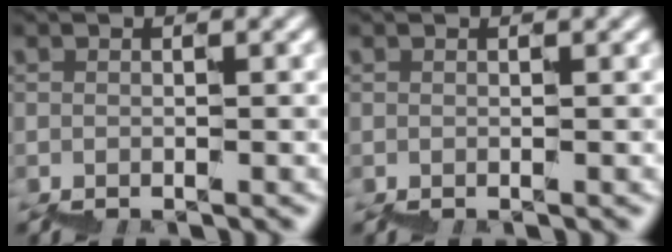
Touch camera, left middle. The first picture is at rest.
{"total": 0.0}